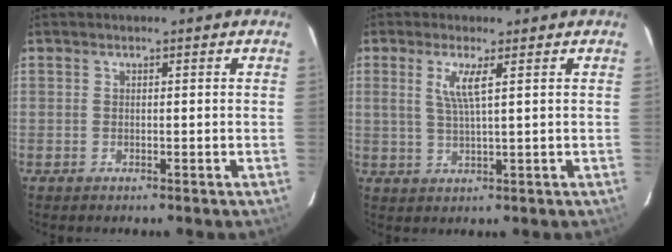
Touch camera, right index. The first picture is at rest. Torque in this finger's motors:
{"motor_torque": [0.09, 0.07, 0.09, 0.07]}